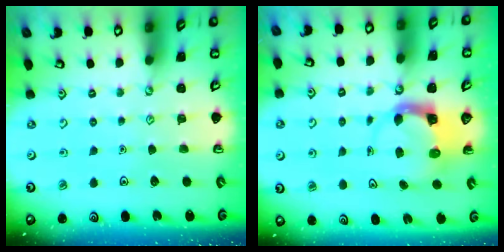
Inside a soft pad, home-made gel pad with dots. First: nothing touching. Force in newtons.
{"total": 3.7, "press": 3.6, "slide": 0.5}